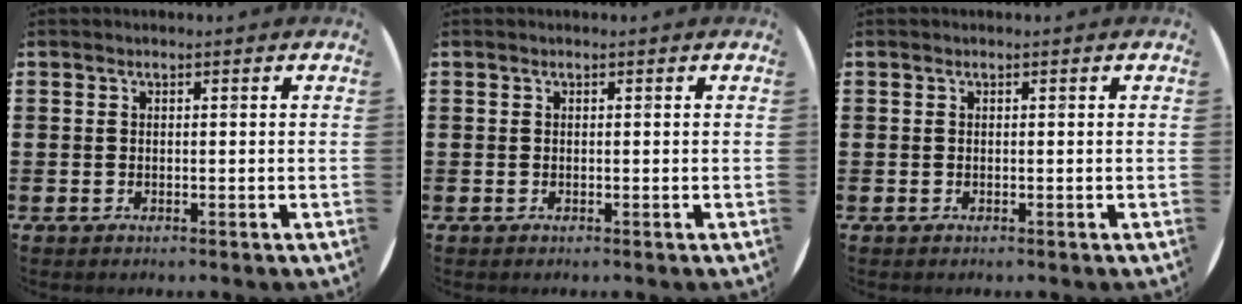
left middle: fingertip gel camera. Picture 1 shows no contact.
{"total": 0.0}
{"total": 0.0}